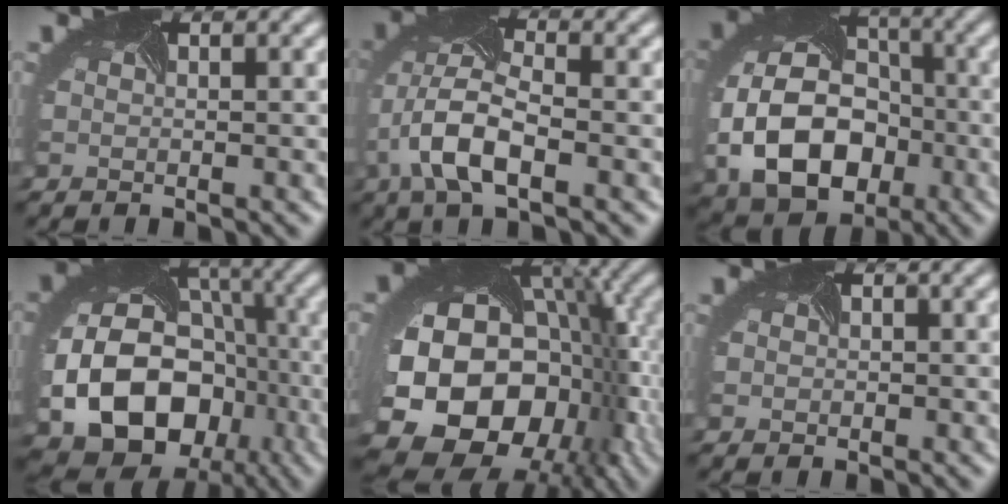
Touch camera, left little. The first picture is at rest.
{"total": 6.8, "force": [-2.3, 3.2, 5.6], "torque": [-0.133, 0.001, -0.048]}
{"total": 11.1, "force": [-3.0, 7.9, 7.2], "torque": [-0.152, -0.025, -0.050]}
{"total": 16.8, "force": [-4.9, 13.5, 8.7], "torque": [-0.163, -0.044, -0.079]}
{"total": 19.6, "force": [-3.8, 15.1, 11.9], "torque": [-0.194, -0.068, -0.050]}
{"total": 1.2, "force": [-0.2, 1.2, 0.3], "torque": [0.001, -0.003, -0.003]}